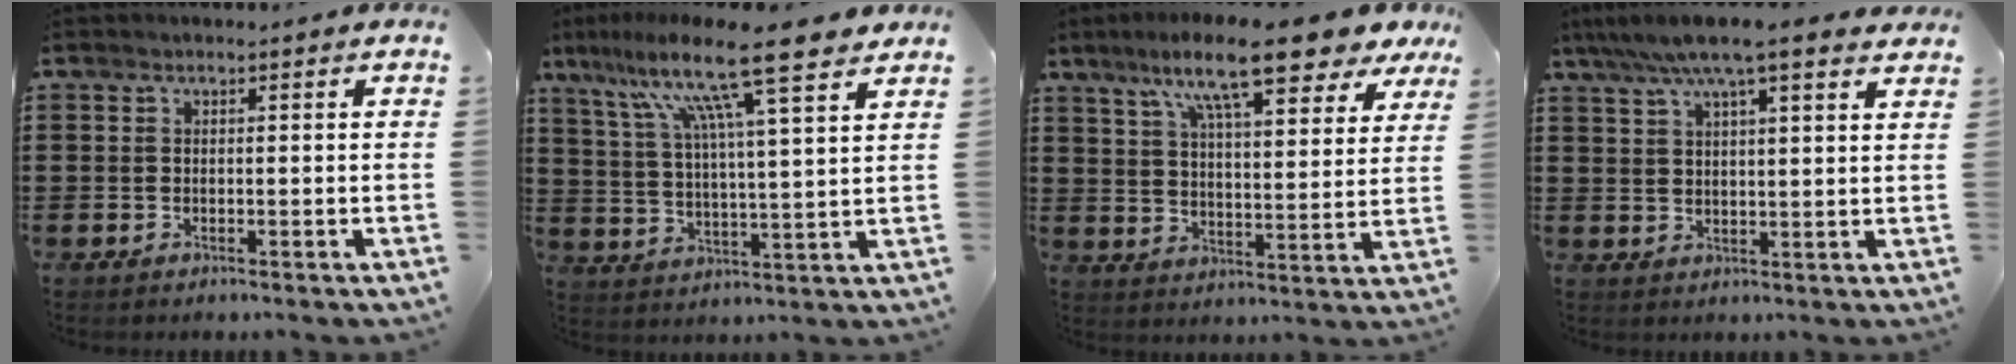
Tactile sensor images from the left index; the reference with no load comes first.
{"total": 13.7, "force": [10.2, 0.5, 9.1], "torque": [-0.190, -0.042, 0.165]}
{"total": 13.0, "force": [9.6, 1.6, 8.7], "torque": [-0.168, -0.033, 0.158]}
{"total": 6.7, "force": [5.3, 0.8, 3.9], "torque": [-0.089, -0.009, 0.094]}